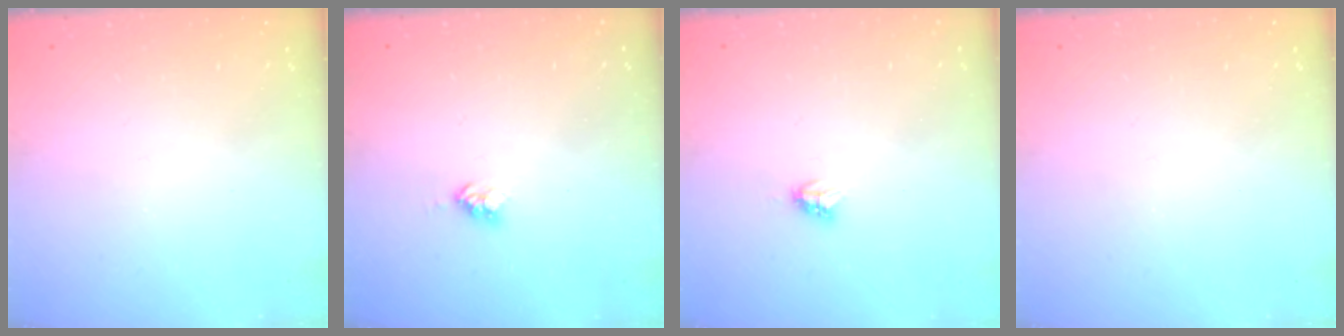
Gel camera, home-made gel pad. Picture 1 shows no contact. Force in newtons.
{"total": 3.8, "press": 3.8, "slide": 0.3}
{"total": 2.8, "press": 2.7, "slide": 0.4}
{"total": 0.0}